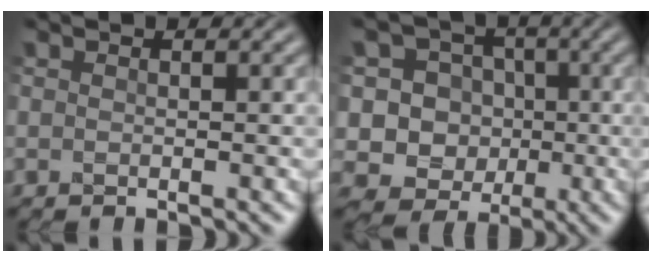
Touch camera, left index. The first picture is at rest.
{"total": 12.3, "force": [-0.5, 12.0, 3.0], "torque": [-0.094, 0.027, -0.026]}